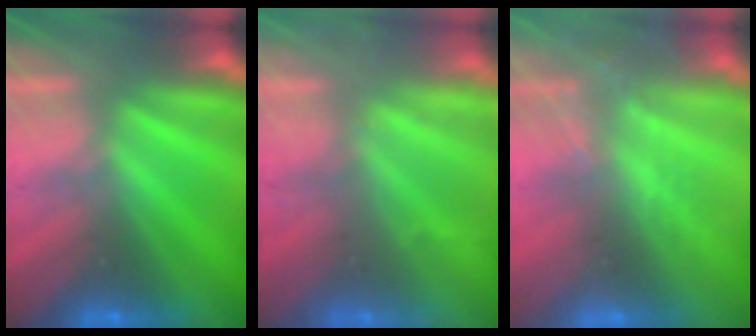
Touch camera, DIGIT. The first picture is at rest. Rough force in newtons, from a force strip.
{"total": 2.3}
{"total": 2.2}